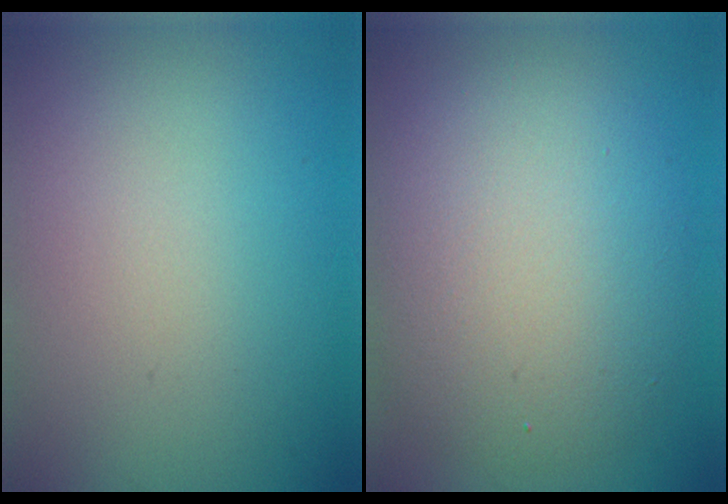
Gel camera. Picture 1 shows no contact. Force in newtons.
{"total": 8.0, "press": 8.0, "slide": 0.4}